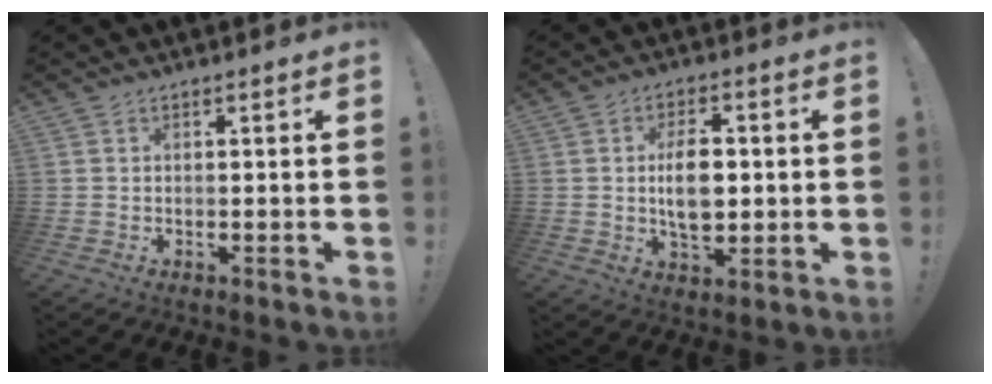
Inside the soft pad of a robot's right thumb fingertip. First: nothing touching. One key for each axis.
{"total": 10.3, "fx": 0.3, "fy": 6.2, "fz": 8.2, "tx": -0.150, "ty": -0.002, "tz": 0.001}